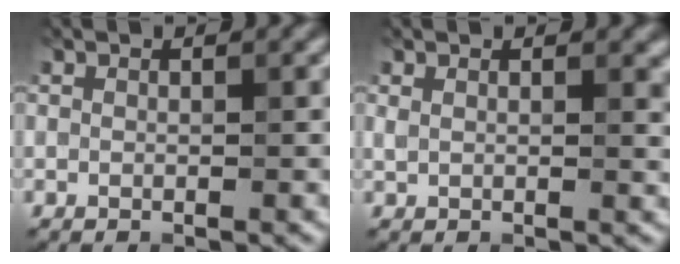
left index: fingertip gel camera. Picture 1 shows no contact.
{"total": 2.3, "force": [1.2, 1.0, 1.7], "torque": [-0.028, -0.001, 0.023]}